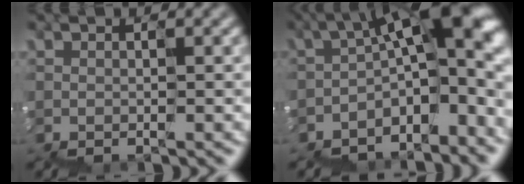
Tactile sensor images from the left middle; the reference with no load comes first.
{"total": 11.8, "force": [-2.0, 4.9, 10.6], "torque": [-0.172, 0.010, -0.027]}